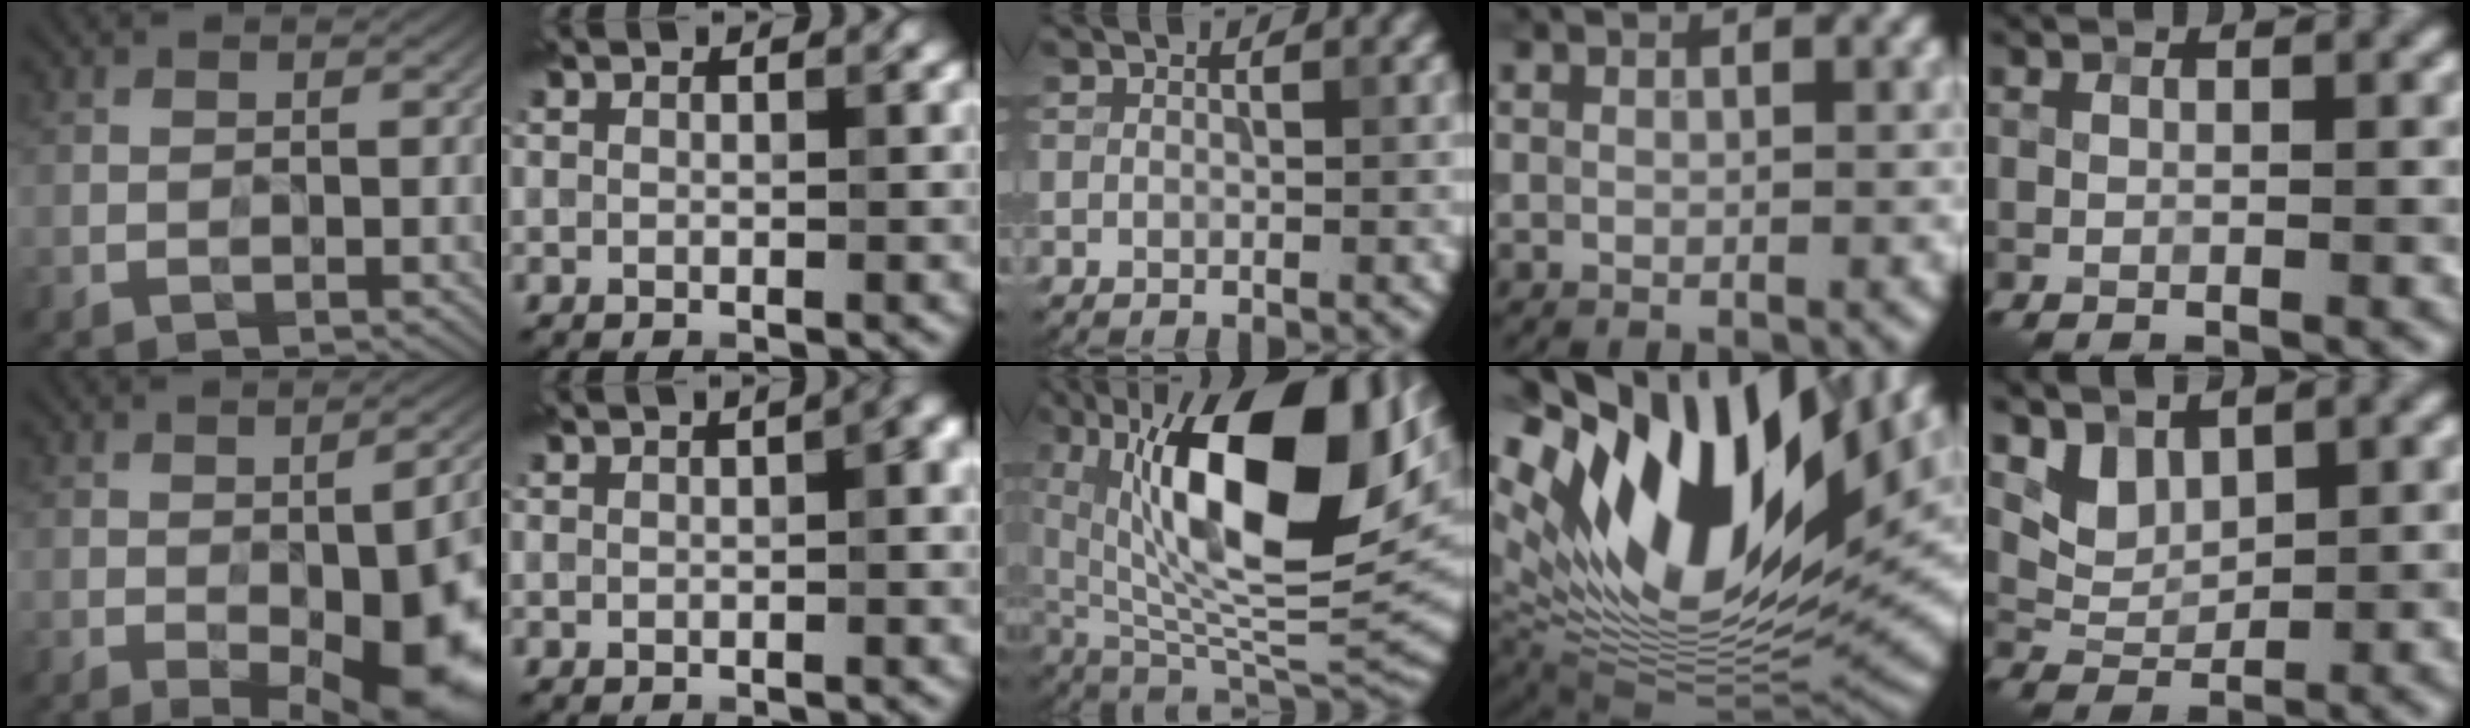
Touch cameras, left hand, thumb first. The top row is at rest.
{"thumb": {"total": 16.6, "force": [-5.1, 7.1, 14.1], "torque": [-0.174, -0.027, -0.051]}, "index": {"total": 2.6, "force": [0.2, 0.6, 2.5], "torque": [-0.027, 0.007, 0.006]}, "middle": {"total": 17.2, "force": [5.0, 7.5, 14.6], "torque": [-0.242, 0.001, 0.080]}, "ring": {"total": 18.1, "force": [8.2, 8.3, 13.8], "torque": [-0.269, 0.018, 0.133]}, "little": {"total": 2.3, "force": [1.8, 1.1, 0.9], "torque": [-0.028, -0.016, 0.042]}}